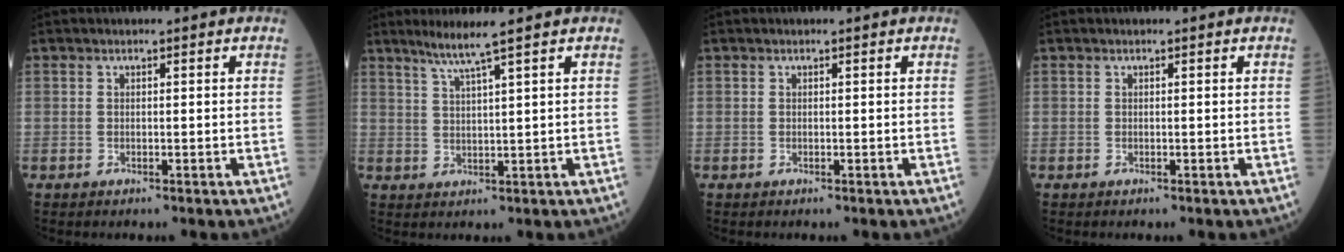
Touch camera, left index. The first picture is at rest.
{"total": 4.2, "force": [3.0, -1.3, 2.7], "torque": [-0.057, -0.007, 0.061]}
{"total": 0.0}
{"total": 0.0}